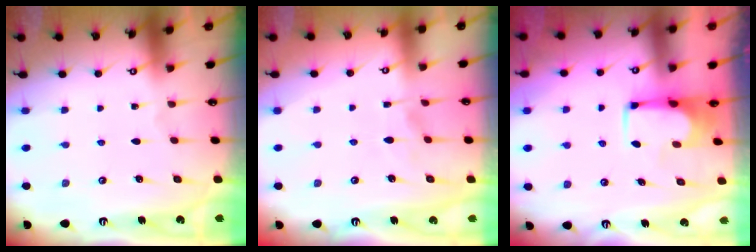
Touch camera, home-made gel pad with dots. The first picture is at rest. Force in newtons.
{"total": 4.9, "press": 4.7, "slide": 1.3}
{"total": 1.3, "press": 1.3, "slide": 0.1}